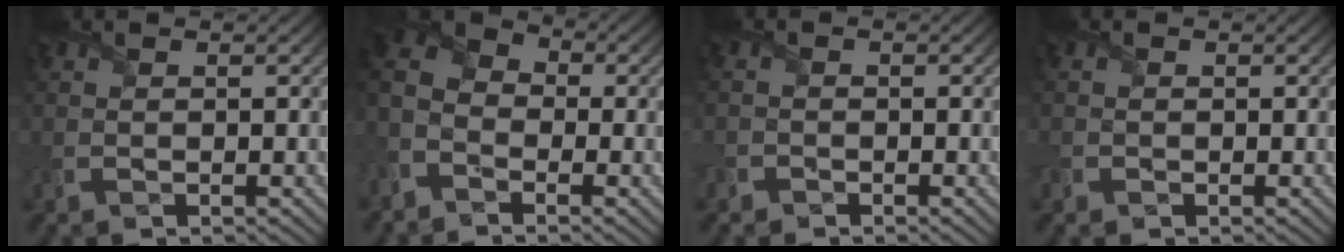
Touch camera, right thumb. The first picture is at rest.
{"total": 7.2, "force": [-3.6, 4.9, 3.9], "torque": [-0.102, -0.007, -0.086]}
{"total": 1.4, "force": [-1.1, 0.7, -0.2], "torque": [0.014, 0.003, -0.027]}
{"total": 0.6, "force": [-0.4, 0.5, -0.1], "torque": [0.002, -0.003, -0.009]}